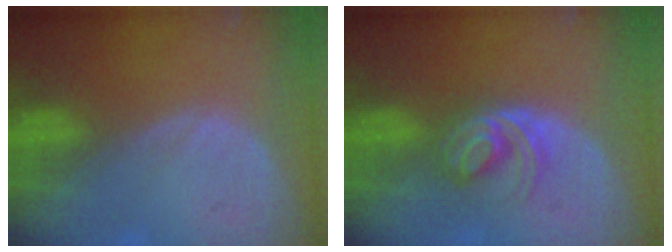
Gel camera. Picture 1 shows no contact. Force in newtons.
{"total": 6.0, "press": 5.2, "slide": 2.8}